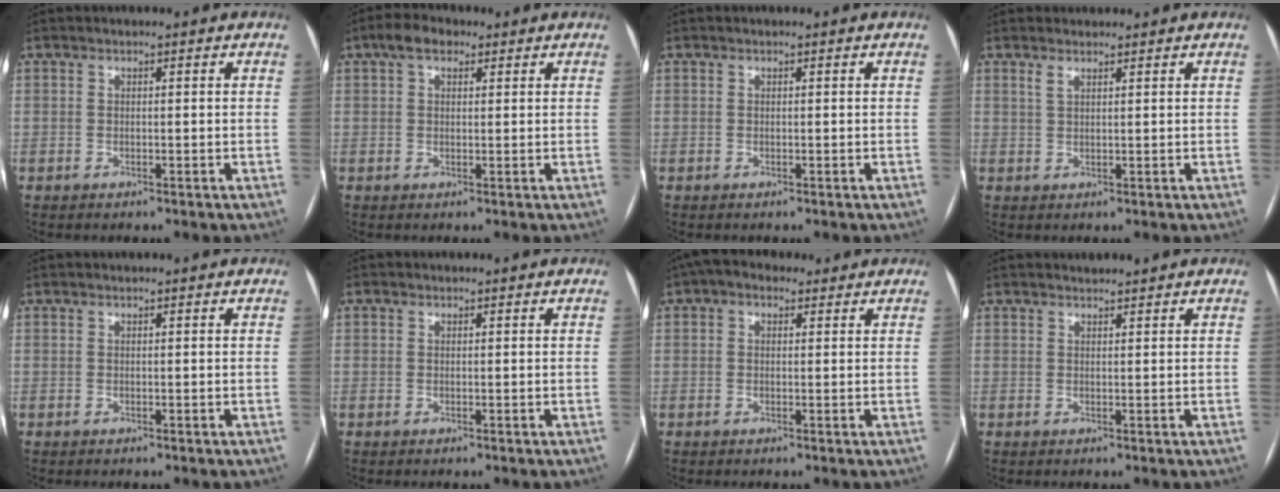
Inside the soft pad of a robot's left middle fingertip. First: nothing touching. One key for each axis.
{"total": 3.9, "fx": 2.2, "fy": 2.2, "fz": 2.4, "tx": -0.048, "ty": 0.022, "tz": 0.037}
{"total": 0.0}
{"total": 1.6, "fx": 1.3, "fy": 0.6, "fz": 0.7, "tx": -0.020, "ty": 0.007, "tz": 0.027}
{"total": 0.0}
{"total": 0.0}
{"total": 3.9, "fx": 2.2, "fy": 2.6, "fz": 1.9, "tx": -0.039, "ty": 0.033, "tz": 0.036}
{"total": 1.3, "fx": 1.2, "fy": 0.1, "fz": 0.3, "tx": -0.009, "ty": 0.009, "tz": 0.024}